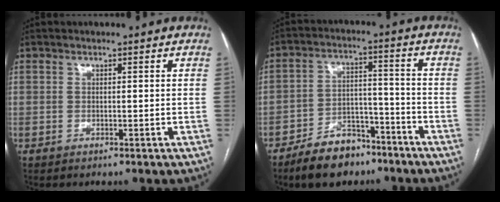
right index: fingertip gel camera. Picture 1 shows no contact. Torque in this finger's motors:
{"motor_torque": [0.03, -0.69, 0.02, -0.05]}